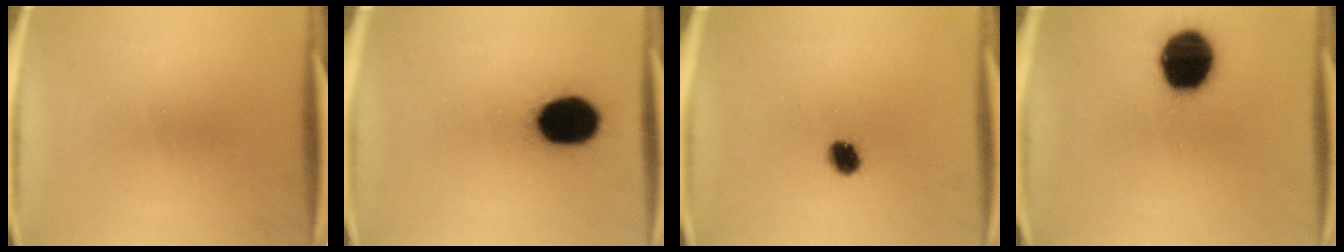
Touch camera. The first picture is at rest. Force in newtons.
{"total": 16.7}
{"total": 4.5}
{"total": 17.9}